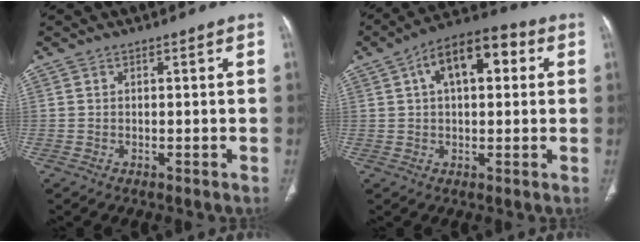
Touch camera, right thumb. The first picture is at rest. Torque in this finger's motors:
{"motor_torque": [2.47, 2.54, 0.03, 0.13, 0.08]}